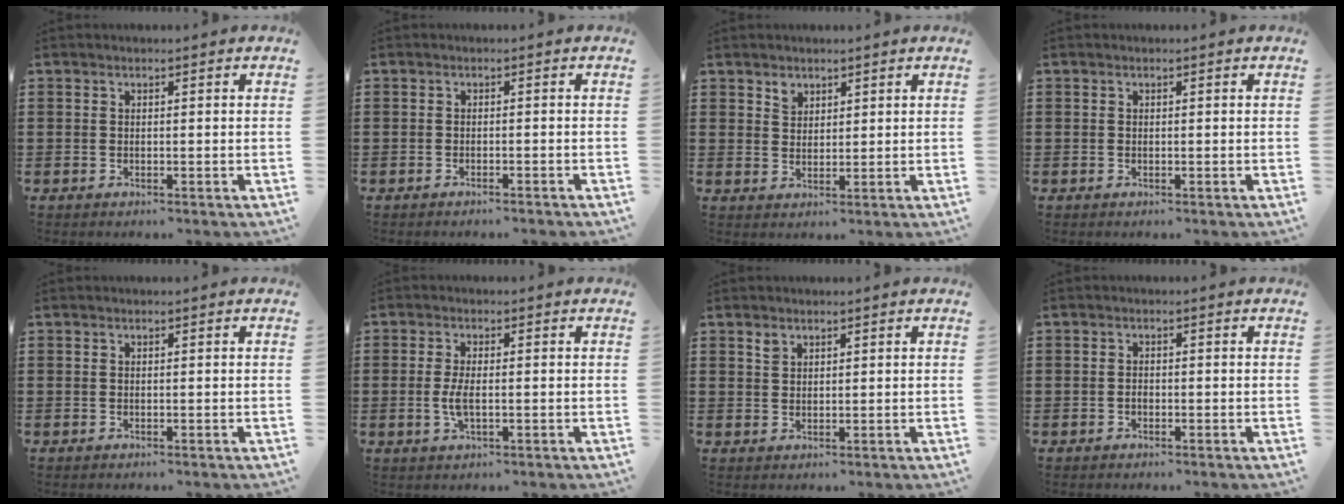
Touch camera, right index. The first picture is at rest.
{"total": 0.9, "force": [-0.9, -0.1, 0.0], "torque": [-0.003, 0.001, -0.018]}
{"total": 2.2, "force": [1.7, 1.4, 0.3], "torque": [-0.003, 0.000, 0.032]}
{"total": 0.0}
{"total": 0.0}
{"total": 3.4, "force": [-0.6, 1.1, 3.2], "torque": [-0.079, -0.007, -0.018]}
{"total": 1.6, "force": [1.2, 0.9, 0.4], "torque": [-0.011, 0.002, 0.024]}
{"total": 0.9, "force": [-0.5, 0.6, 0.5], "torque": [-0.013, -0.002, -0.008]}